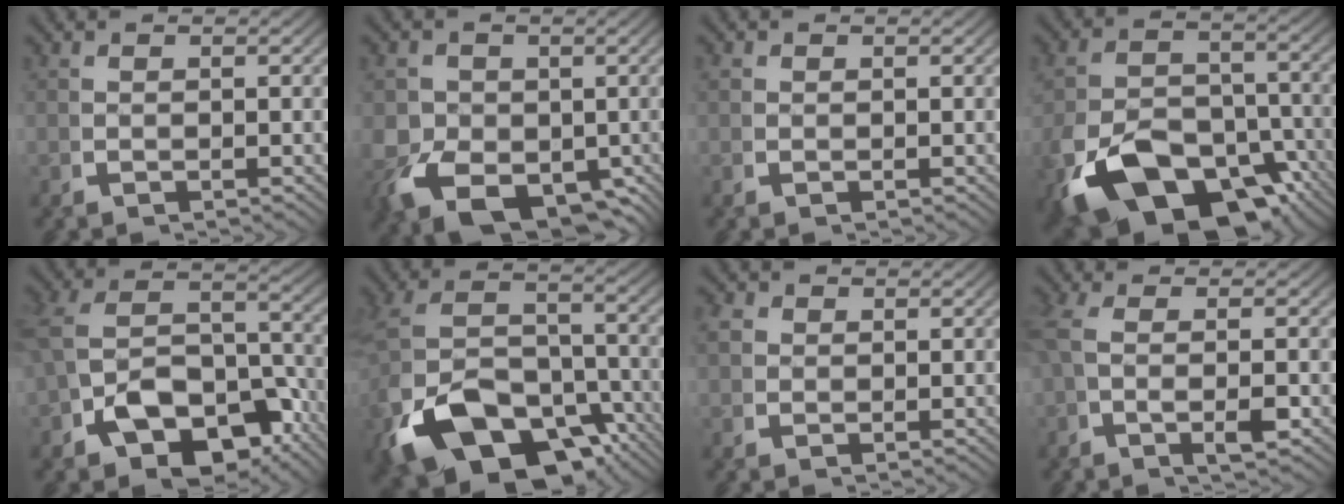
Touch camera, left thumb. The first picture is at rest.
{"total": 12.4, "force": [-3.9, 9.1, 7.5], "torque": [-0.175, -0.070, -0.028]}
{"total": 0.8, "force": [0.3, 0.7, 0.2], "torque": [-0.010, -0.008, 0.009]}
{"total": 15.0, "force": [-7.3, 9.2, 9.3], "torque": [-0.178, -0.069, -0.092]}
{"total": 11.2, "force": [-3.7, 7.8, 7.1], "torque": [-0.156, -0.049, -0.041]}
{"total": 15.4, "force": [-7.1, 9.7, 9.6], "torque": [-0.216, -0.068, -0.088]}
{"total": 1.9, "force": [0.6, 1.7, 0.7], "torque": [-0.021, -0.008, 0.012]}
{"total": 3.6, "force": [0.0, 0.9, 3.5], "torque": [-0.083, 0.003, -0.001]}